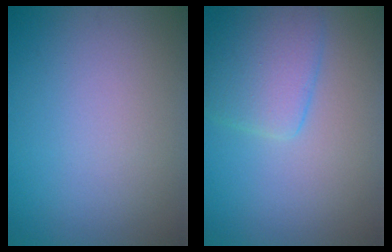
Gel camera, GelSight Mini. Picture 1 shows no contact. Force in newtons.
{"total": 4.4, "press": 4.4, "slide": 0.3}